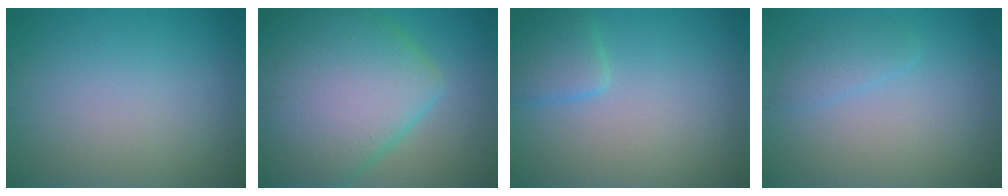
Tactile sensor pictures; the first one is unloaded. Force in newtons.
{"total": 13.6, "press": 13.6, "slide": 0.5}
{"total": 2.5, "press": 2.5, "slide": 0.2}
{"total": 1.5, "press": 1.5, "slide": 0.1}